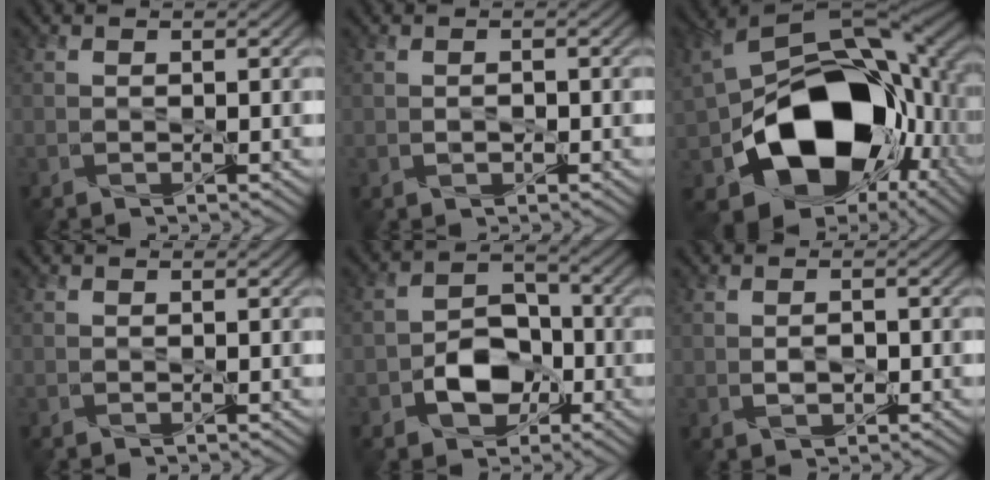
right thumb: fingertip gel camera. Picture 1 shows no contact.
{"total": 0.9, "force": [-0.4, 0.6, 0.5], "torque": [-0.017, -0.004, -0.004]}
{"total": 19.3, "force": [-3.5, 13.6, 13.2], "torque": [-0.228, -0.037, -0.043]}
{"total": 0.0}
{"total": 7.2, "force": [-2.7, 5.0, 4.5], "torque": [-0.076, 0.000, -0.049]}
{"total": 1.6, "force": [-0.4, 1.0, 1.2], "torque": [-0.031, -0.003, -0.004]}